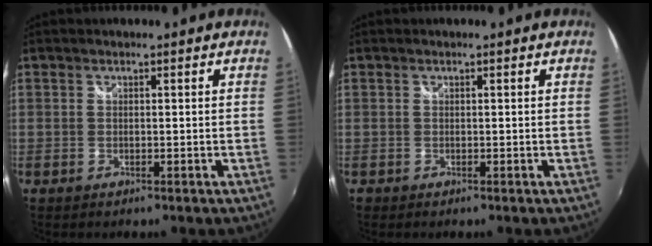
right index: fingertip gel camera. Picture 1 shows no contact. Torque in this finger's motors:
{"motor_torque": [-1.76, 0.38, -1.05, -0.18]}